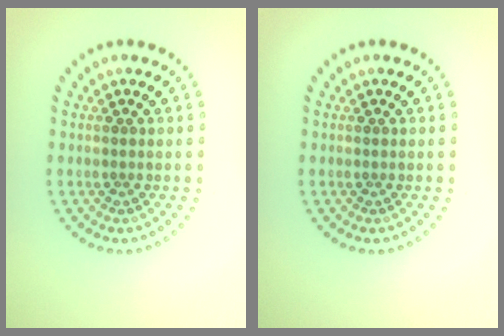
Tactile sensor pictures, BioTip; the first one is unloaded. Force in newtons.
{"total": 0.0}